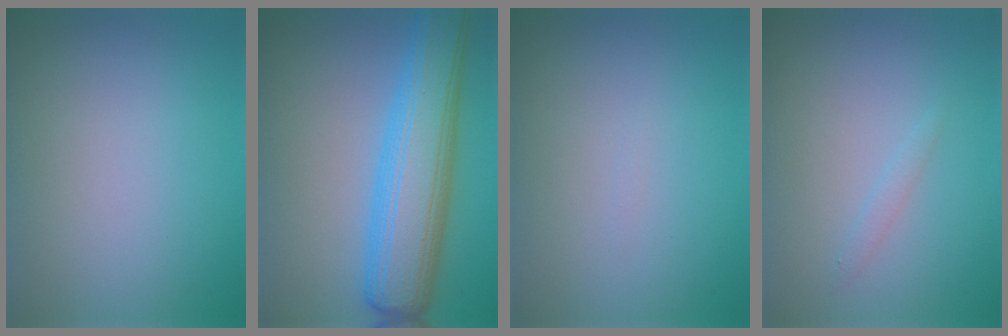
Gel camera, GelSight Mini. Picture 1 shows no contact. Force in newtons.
{"total": 9.3, "press": 9.3, "slide": 0.2}
{"total": 0.0}
{"total": 0.8, "press": 0.8, "slide": 0.0}